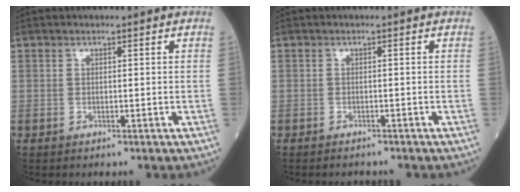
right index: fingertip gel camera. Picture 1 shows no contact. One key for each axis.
{"total": 1.5, "fx": -1.4, "fy": 0.3, "fz": 0.2, "tx": -0.006, "ty": -0.002, "tz": -0.020}